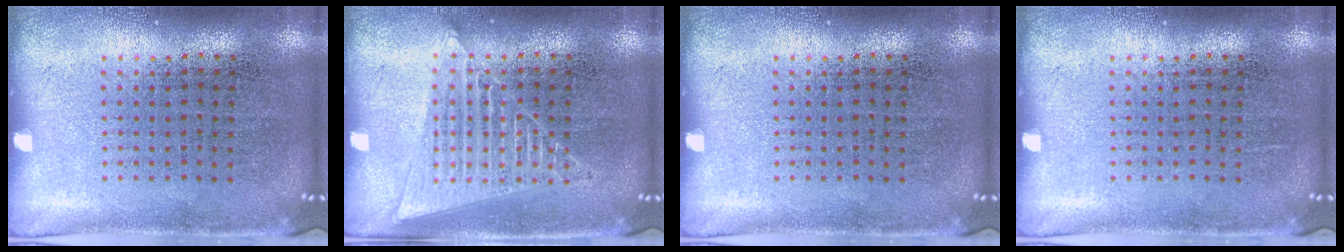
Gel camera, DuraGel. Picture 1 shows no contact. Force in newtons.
{"total": 2.6, "press": 2.5, "slide": 0.3}
{"total": 0.0}
{"total": 0.0}